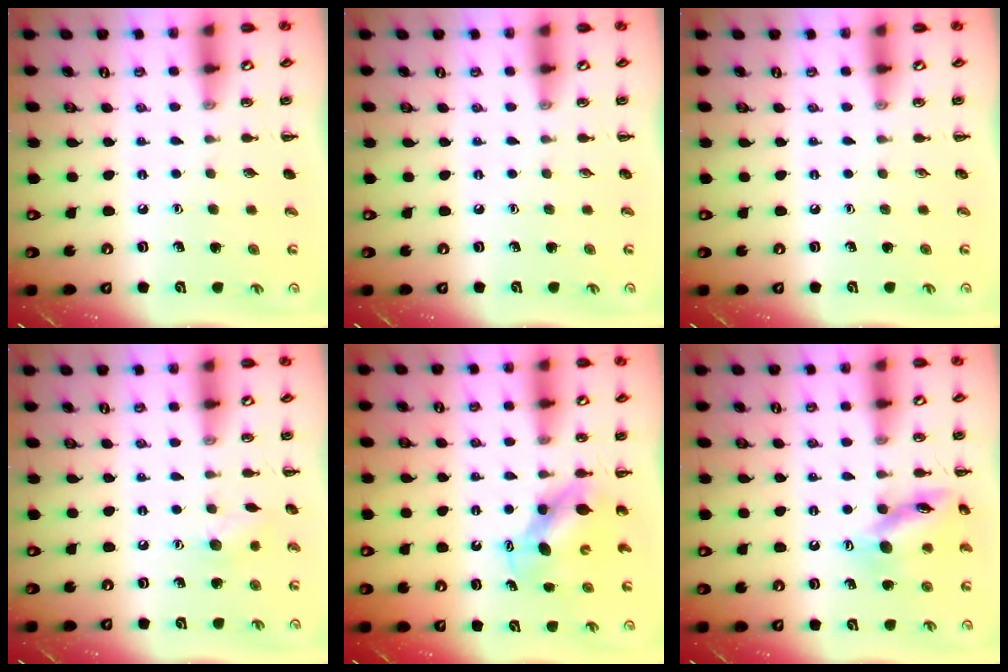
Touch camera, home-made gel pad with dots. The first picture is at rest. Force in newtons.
{"total": 0.0}
{"total": 0.0}
{"total": 6.1, "press": 6.1, "slide": 0.9}
{"total": 6.6, "press": 6.5, "slide": 0.7}
{"total": 13.7, "press": 13.6, "slide": 1.4}